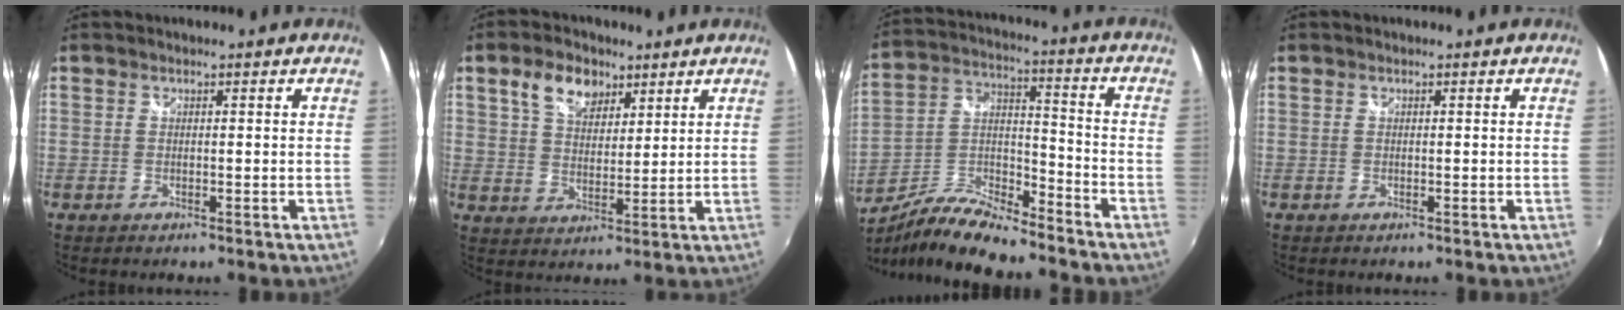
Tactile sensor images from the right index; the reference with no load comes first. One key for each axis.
{"total": 8.1, "fx": 4.6, "fy": 5.0, "fz": 4.5, "tx": -0.082, "ty": 0.018, "tz": 0.081}
{"total": 11.6, "fx": -10.5, "fy": 0.8, "fz": 4.8, "tx": -0.102, "ty": -0.003, "tz": -0.196}
{"total": 0.0}